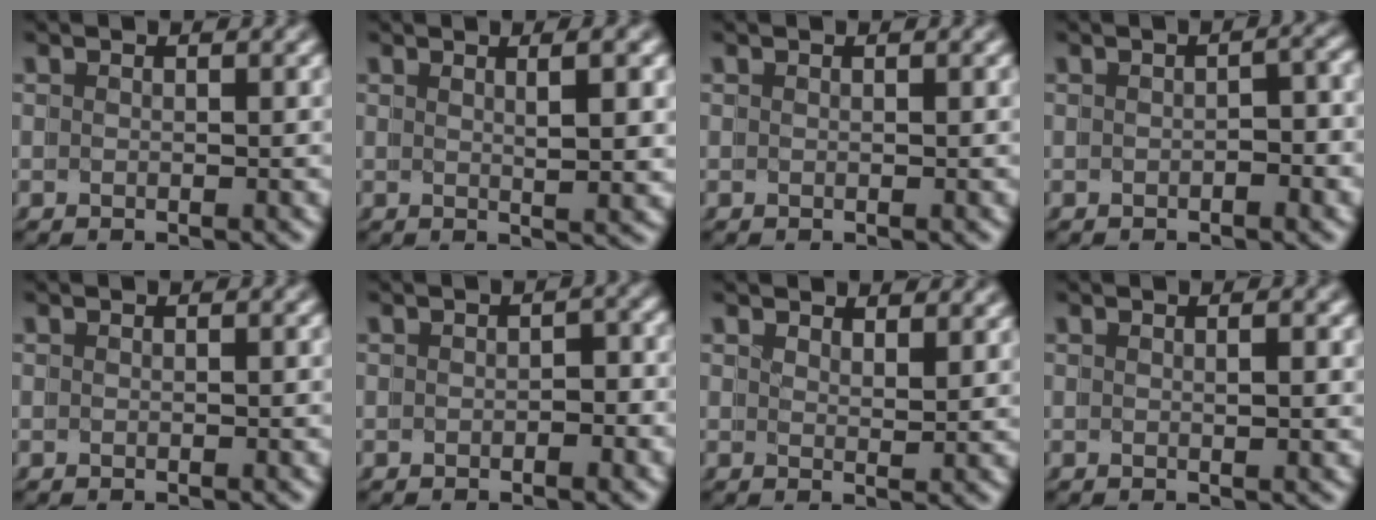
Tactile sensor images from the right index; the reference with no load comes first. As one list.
[{"total": 2.0, "force": [0.9, -1.4, 1.1], "torque": [-0.009, -0.002, 0.022]}, {"total": 0.0}, {"total": 1.0, "force": [-0.7, 0.3, 0.6], "torque": [-0.002, 0.002, -0.015]}, {"total": 0.0}, {"total": 1.0, "force": [-0.8, 0.6, 0.1], "torque": [0.011, -0.001, -0.016]}, {"total": 2.5, "force": [2.3, -0.6, -0.7], "torque": [0.010, -0.011, 0.041]}, {"total": 0.7, "force": [0.0, -0.7, 0.2], "torque": [0.000, -0.006, 0.006]}]